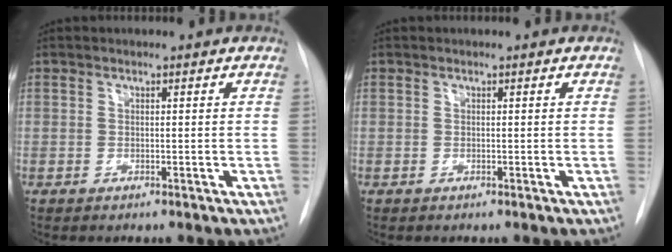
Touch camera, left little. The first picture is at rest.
{"total": 0.0}